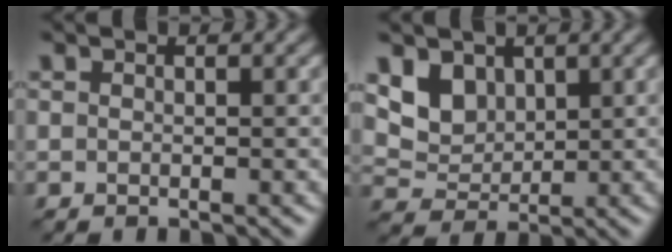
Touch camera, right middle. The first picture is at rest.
{"total": 4.0, "force": [2.0, 2.9, 1.9], "torque": [-0.049, -0.016, 0.045]}